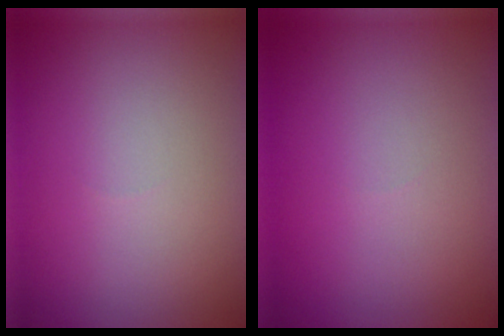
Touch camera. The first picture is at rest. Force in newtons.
{"total": 0.0}